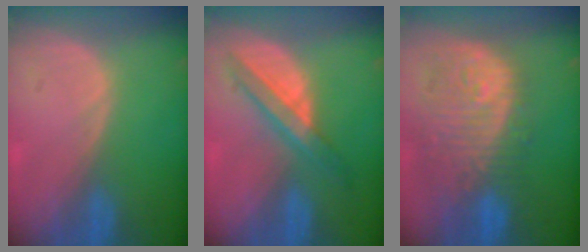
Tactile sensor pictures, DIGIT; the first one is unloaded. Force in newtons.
{"total": 5.7, "press": 5.6, "slide": 1.3}
{"total": 12.0, "press": 10.7, "slide": 5.4}